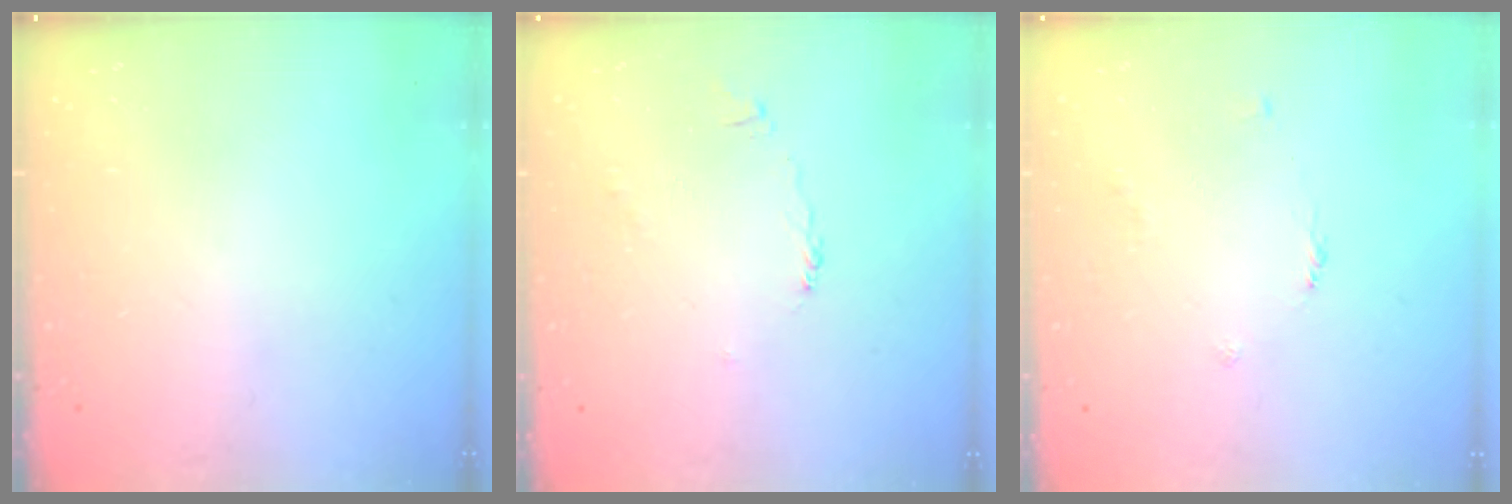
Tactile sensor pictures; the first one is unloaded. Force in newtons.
{"total": 1.8, "press": 1.8, "slide": 0.4}
{"total": 2.6, "press": 2.6, "slide": 0.4}